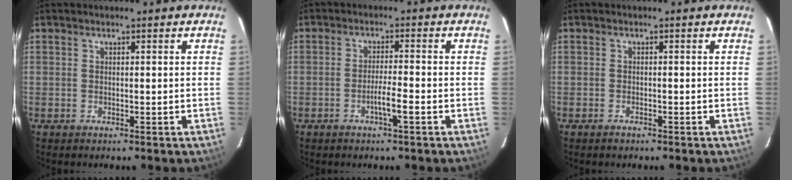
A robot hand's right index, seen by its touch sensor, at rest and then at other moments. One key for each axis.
{"total": 3.3, "fx": -1.5, "fy": -0.1, "fz": 3.0, "tx": -0.050, "ty": -0.002, "tz": -0.027}
{"total": 1.0, "fx": -0.8, "fy": 0.3, "fz": 0.5, "tx": -0.012, "ty": -0.001, "tz": -0.010}